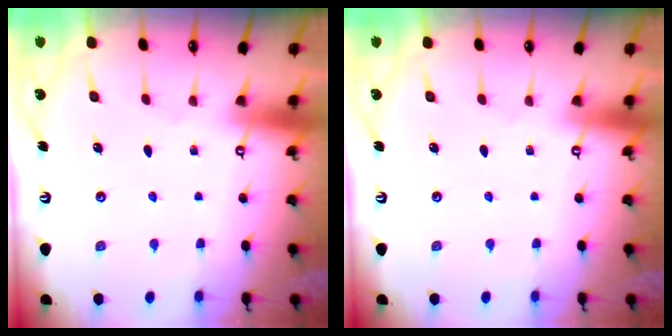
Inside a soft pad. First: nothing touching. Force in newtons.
{"total": 0.0}